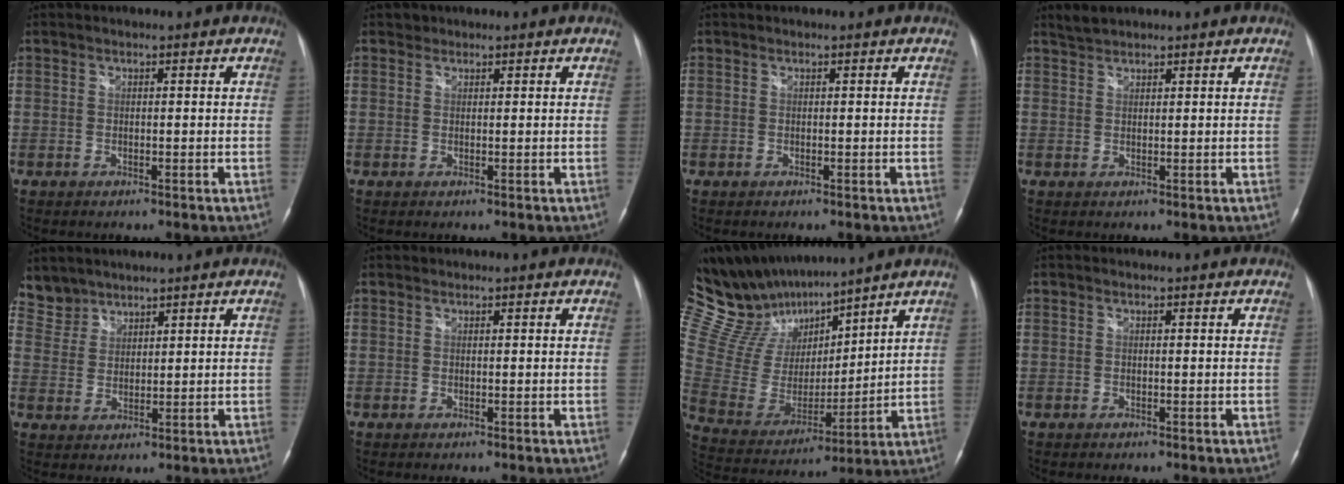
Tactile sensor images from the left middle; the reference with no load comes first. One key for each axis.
{"total": 0.8, "fx": 0.6, "fy": 0.5, "fz": -0.1, "tx": 0.002, "ty": 0.002, "tz": 0.006}
{"total": 0.0}
{"total": 1.8, "fx": 1.7, "fy": 0.4, "fz": 0.4, "tx": -0.013, "ty": 0.008, "tz": 0.035}
{"total": 4.6, "fx": 4.1, "fy": 1.9, "fz": -0.6, "tx": 0.014, "ty": 0.008, "tz": 0.089}
{"total": 0.0}
{"total": 18.1, "fx": 16.3, "fy": 4.2, "fz": 6.8, "tx": -0.141, "ty": 0.005, "tz": 0.314}
{"total": 0.0}